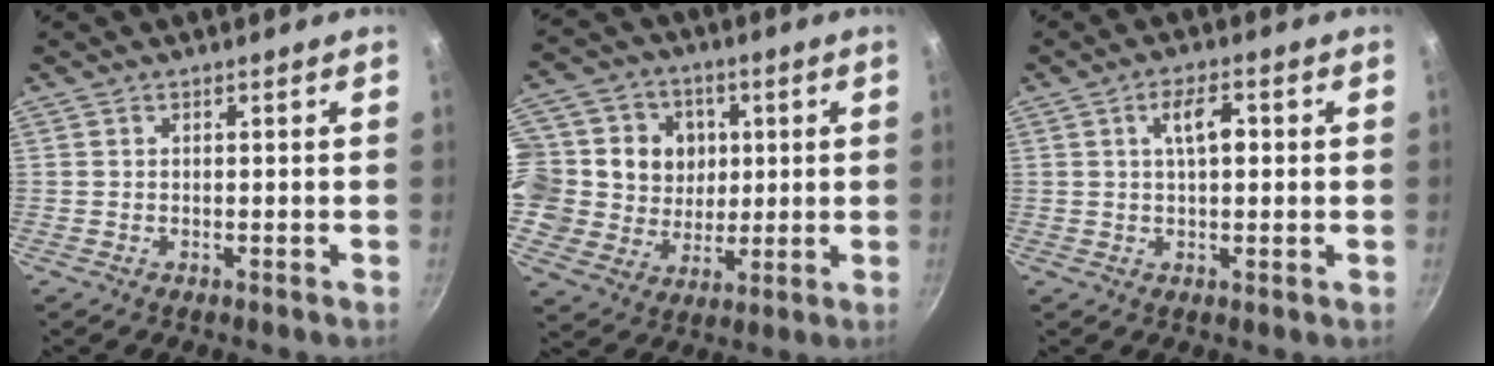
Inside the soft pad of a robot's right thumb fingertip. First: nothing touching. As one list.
[{"total": 16.5, "force": [2.9, 15.0, 6.3], "torque": [-0.105, 0.002, 0.045]}, {"total": 5.8, "force": [1.1, 2.4, 5.1], "torque": [-0.078, 0.009, 0.014]}]